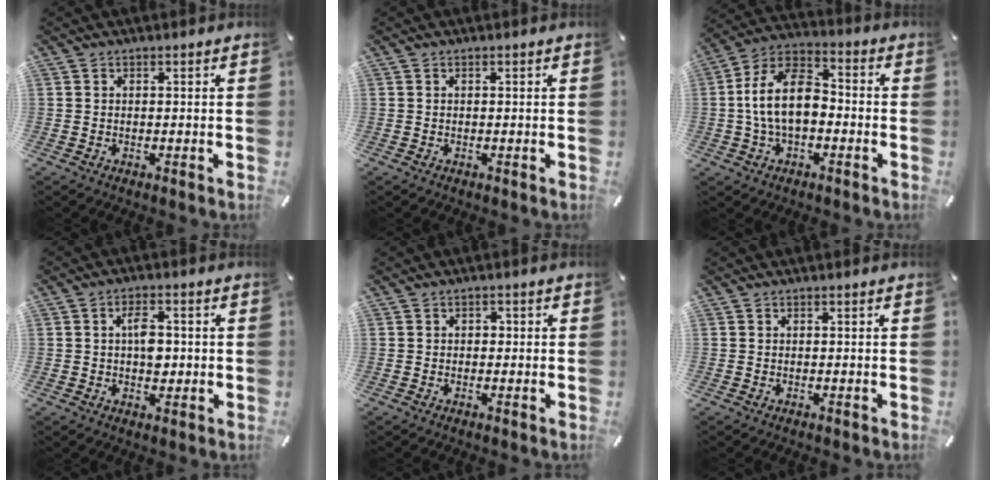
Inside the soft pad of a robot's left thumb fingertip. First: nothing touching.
{"total": 0.0}
{"total": 13.6, "force": [-1.7, 8.2, 10.7], "torque": [-0.220, 0.019, -0.030]}
{"total": 5.9, "force": [0.3, 3.6, 4.6], "torque": [-0.065, 0.001, -0.001]}
{"total": 1.3, "force": [-0.2, 1.1, 0.6], "torque": [-0.014, 0.007, -0.007]}
{"total": 0.0}